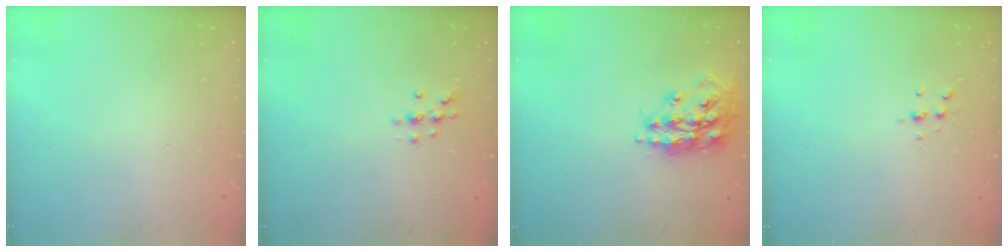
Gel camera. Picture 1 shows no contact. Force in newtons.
{"total": 4.9, "press": 4.9, "slide": 0.5}
{"total": 17.1, "press": 17.0, "slide": 1.5}
{"total": 6.1, "press": 6.1, "slide": 0.7}